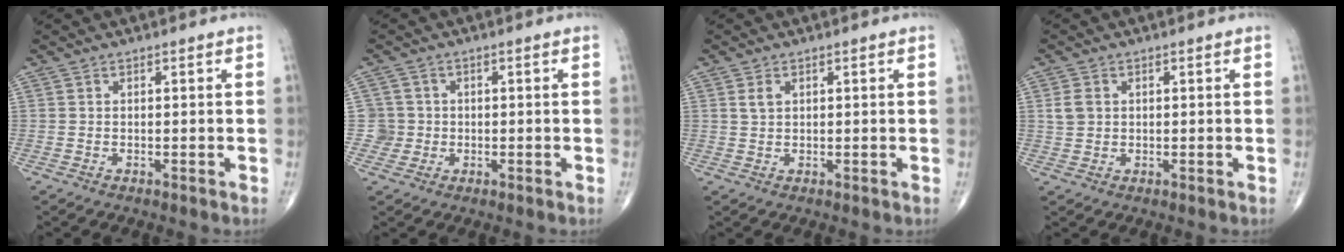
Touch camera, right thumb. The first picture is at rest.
{"total": 3.2, "force": [-0.3, 3.1, -0.4], "torque": [0.033, 0.010, -0.011]}
{"total": 1.7, "force": [0.7, 1.1, 1.1], "torque": [-0.017, 0.001, 0.016]}
{"total": 2.9, "force": [0.6, 2.3, 1.6], "torque": [-0.026, 0.002, 0.016]}